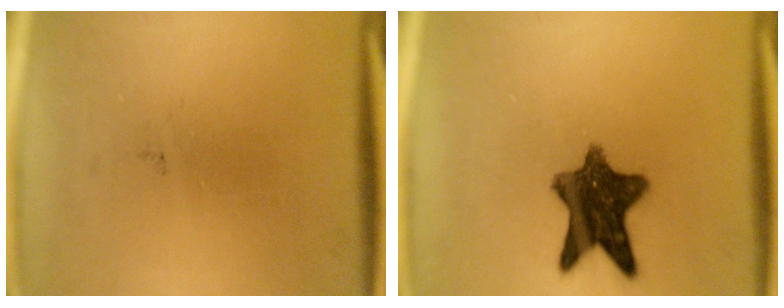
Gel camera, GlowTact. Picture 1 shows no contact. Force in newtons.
{"total": 10.6}